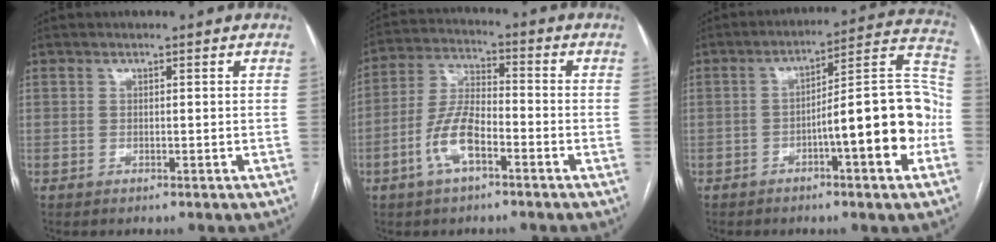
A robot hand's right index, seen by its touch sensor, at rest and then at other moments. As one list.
[{"total": 8.3, "force": [-3.6, 3.1, 6.8], "torque": [-0.149, 0.009, -0.072]}, {"total": 15.0, "force": [-4.2, 1.9, 14.3], "torque": [-0.196, 0.031, -0.060]}]